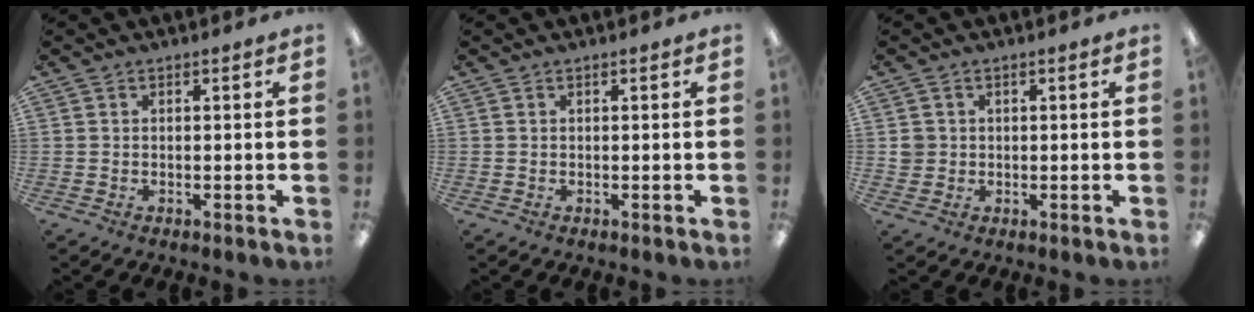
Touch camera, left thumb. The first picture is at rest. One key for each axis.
{"total": 0.0}
{"total": 2.4, "fx": 0.3, "fy": 2.3, "fz": 0.3, "tx": -0.002, "ty": 0.001, "tz": 0.002}